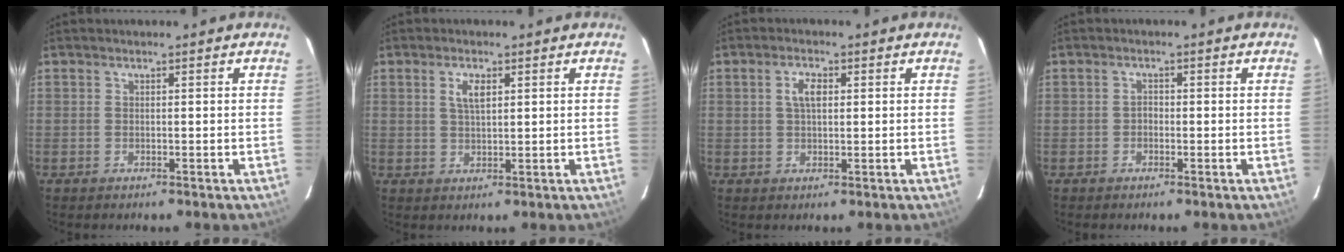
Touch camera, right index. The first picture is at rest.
{"total": 3.3, "force": [1.3, 1.3, 2.7], "torque": [-0.052, 0.002, 0.025]}
{"total": 3.4, "force": [0.9, 1.7, 2.8], "torque": [-0.055, 0.008, 0.018]}
{"total": 1.0, "force": [-0.5, 0.7, 0.3], "torque": [-0.005, 0.003, -0.010]}